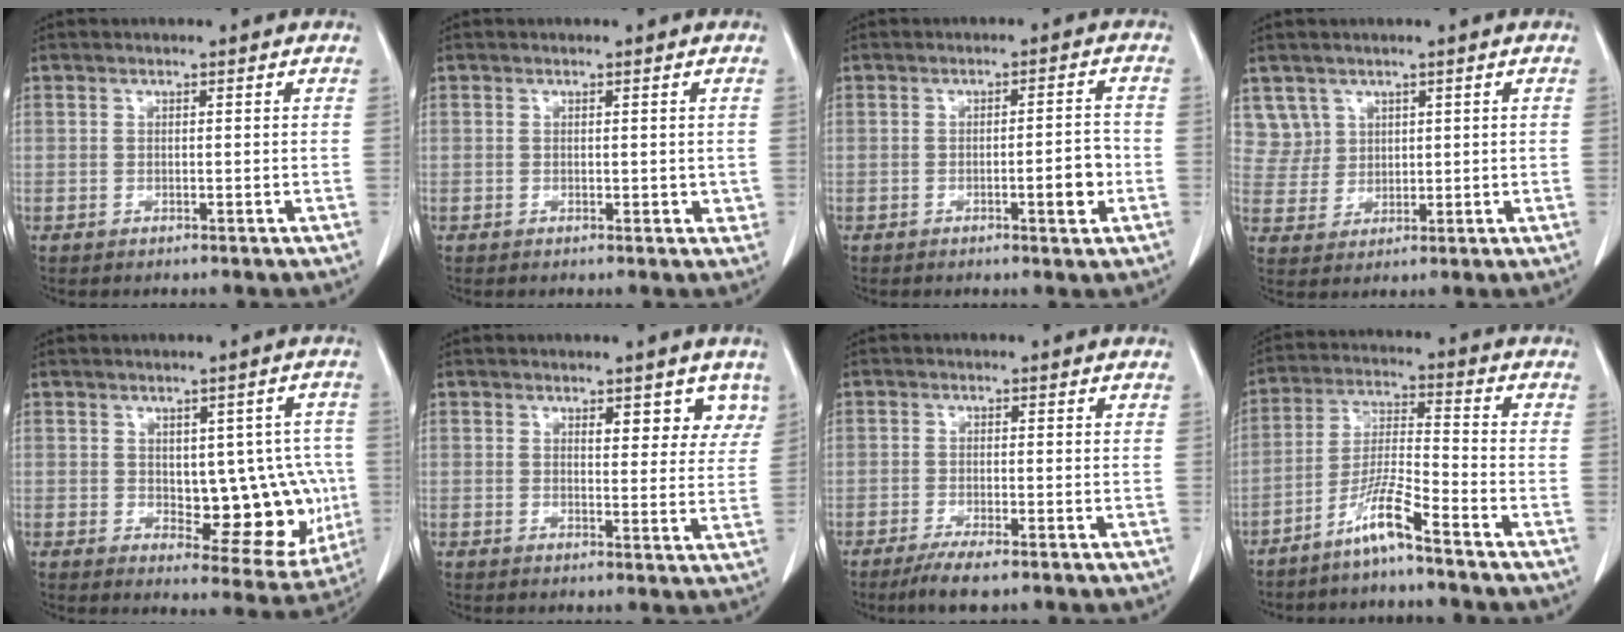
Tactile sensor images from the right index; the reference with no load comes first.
{"total": 1.3, "force": [0.3, 1.0, 0.9], "torque": [-0.004, 0.000, 0.005]}
{"total": 4.3, "force": [-1.4, 0.8, 4.0], "torque": [-0.052, 0.002, -0.017]}
{"total": 2.4, "force": [2.0, 1.3, 0.3], "torque": [0.001, 0.003, 0.045]}
{"total": 12.0, "force": [-0.7, 5.9, 10.4], "torque": [-0.106, 0.010, 0.011]}
{"total": 5.4, "force": [3.5, 2.3, 3.3], "torque": [-0.022, -0.005, 0.038]}
{"total": 4.1, "force": [-2.8, 0.4, 2.9], "torque": [-0.054, -0.011, -0.049]}
{"total": 7.4, "force": [-5.4, -0.5, 5.0], "torque": [-0.102, -0.014, -0.112]}